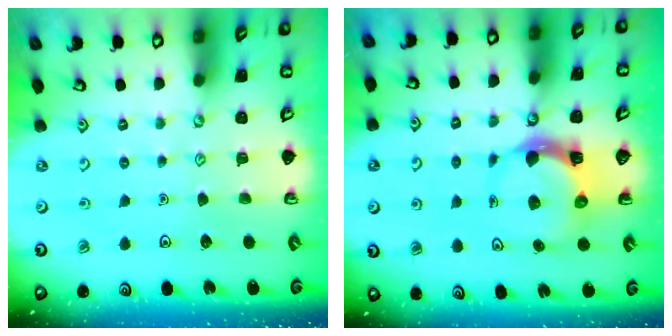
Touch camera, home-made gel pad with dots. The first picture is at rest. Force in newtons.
{"total": 5.1, "press": 5.0, "slide": 0.7}